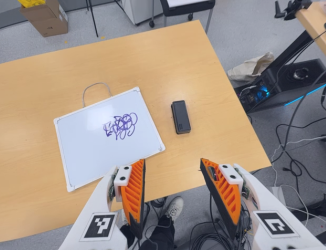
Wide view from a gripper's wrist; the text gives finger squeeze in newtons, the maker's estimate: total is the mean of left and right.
{"total": 0.0}